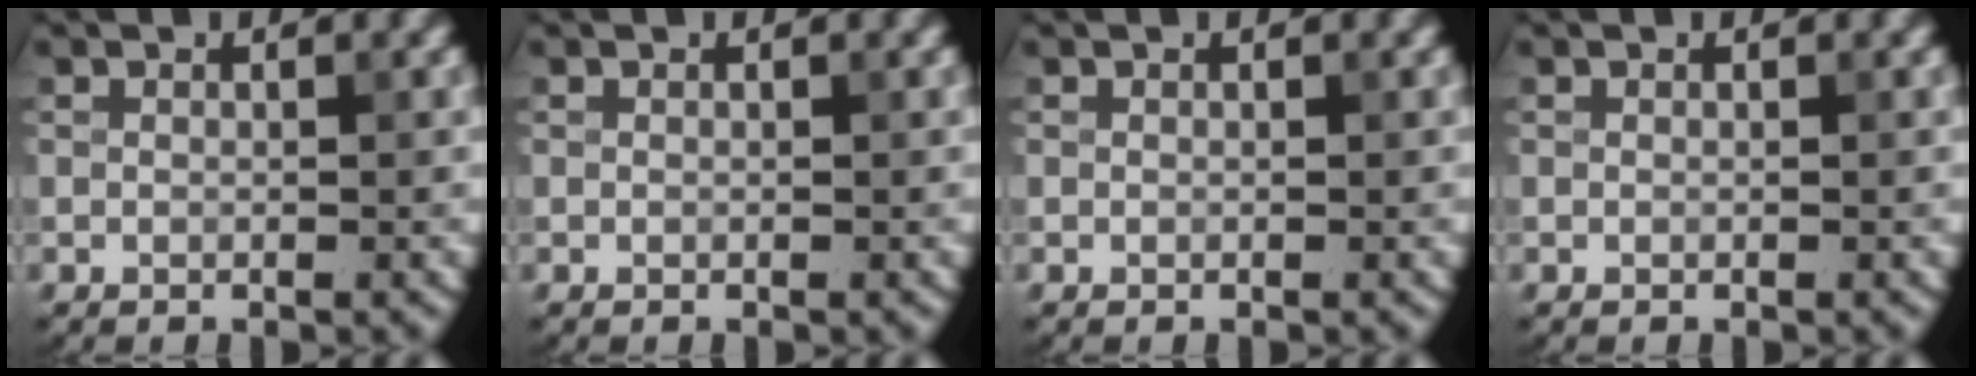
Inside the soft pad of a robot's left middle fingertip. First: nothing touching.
{"total": 0.0}
{"total": 0.0}
{"total": 0.0}